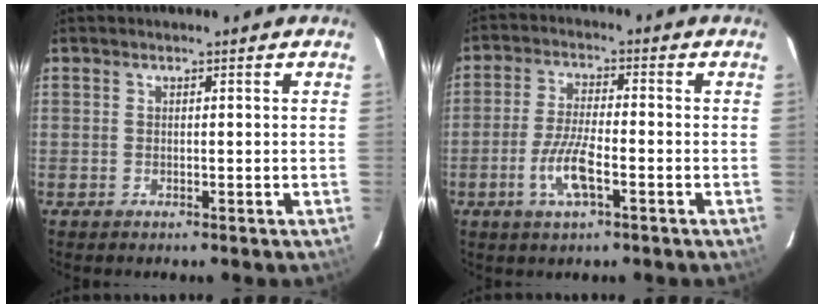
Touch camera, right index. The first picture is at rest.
{"total": 7.4, "force": [-3.0, 1.8, 6.5], "torque": [-0.139, -0.004, -0.061]}